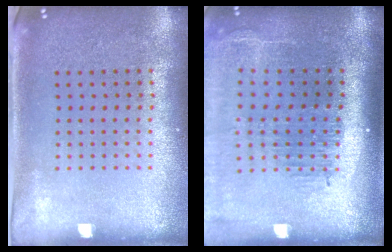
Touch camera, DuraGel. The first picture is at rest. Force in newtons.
{"total": 2.4, "press": 1.9, "slide": 1.4}